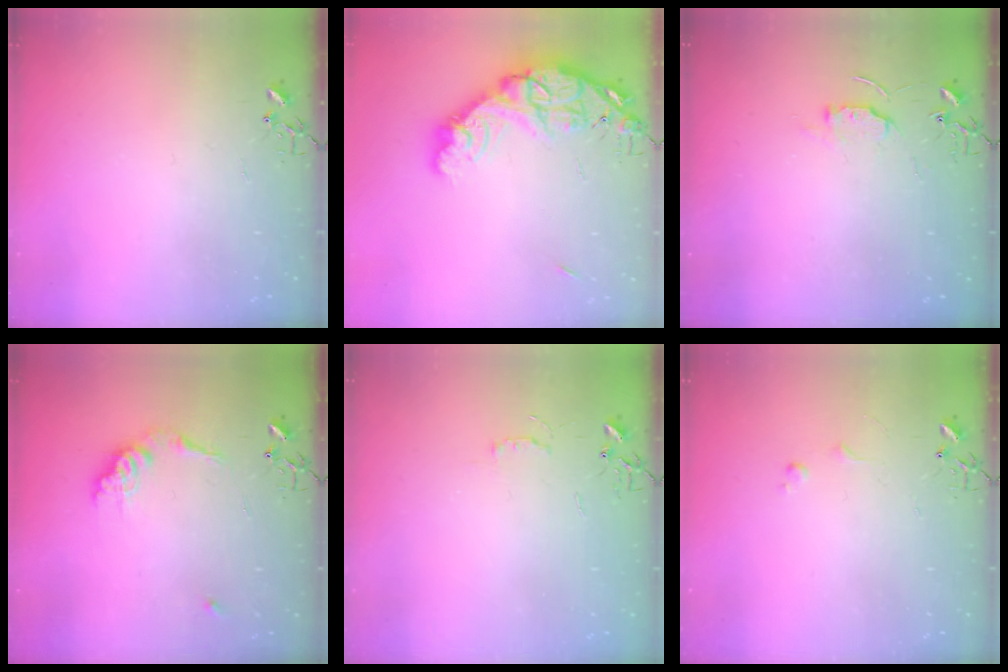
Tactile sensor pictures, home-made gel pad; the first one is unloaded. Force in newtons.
{"total": 20.6, "press": 20.5, "slide": 1.7}
{"total": 6.8, "press": 6.7, "slide": 0.7}
{"total": 10.8, "press": 10.7, "slide": 0.4}
{"total": 4.2, "press": 4.2, "slide": 0.6}
{"total": 3.6, "press": 3.6, "slide": 0.5}